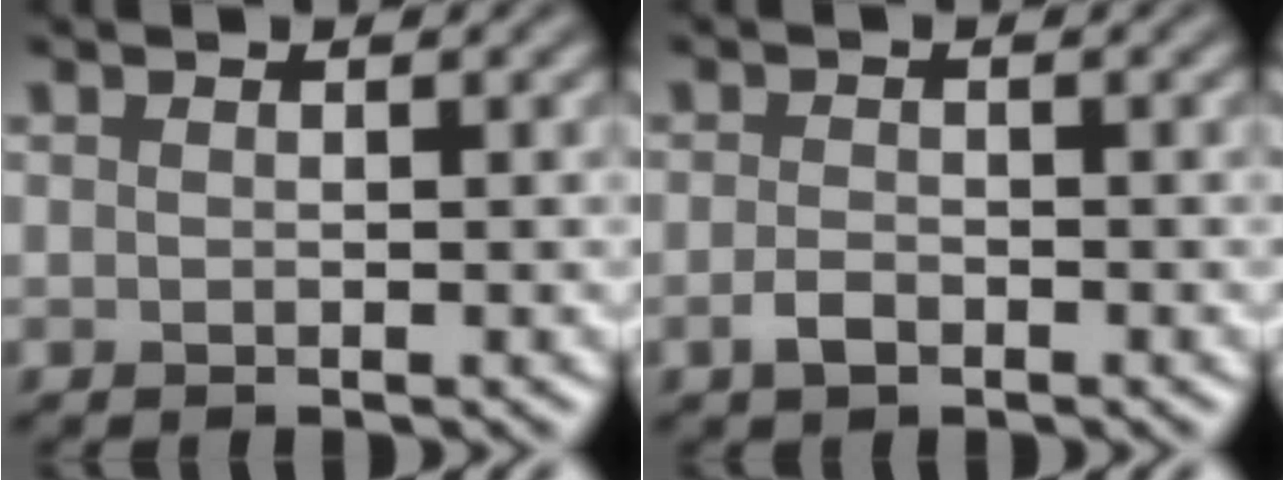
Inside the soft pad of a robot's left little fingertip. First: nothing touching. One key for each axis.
{"total": 1.5, "fx": -0.9, "fy": 0.8, "fz": 0.9, "tx": -0.020, "ty": 0.000, "tz": -0.021}